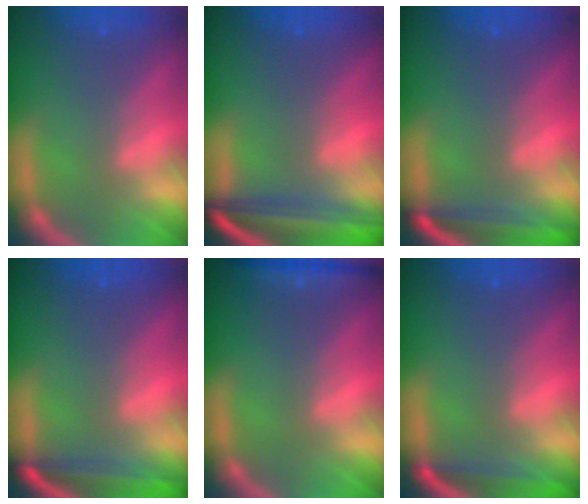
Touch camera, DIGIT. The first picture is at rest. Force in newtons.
{"total": 9.6}
{"total": 5.0}
{"total": 5.5}
{"total": 2.4}
{"total": 3.4}